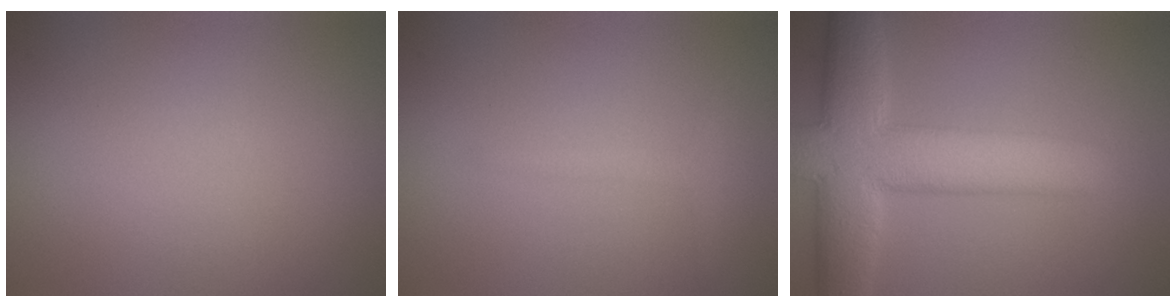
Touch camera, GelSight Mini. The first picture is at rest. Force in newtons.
{"total": 1.3, "press": 1.3, "slide": 0.1}
{"total": 10.0, "press": 10.0, "slide": 0.5}